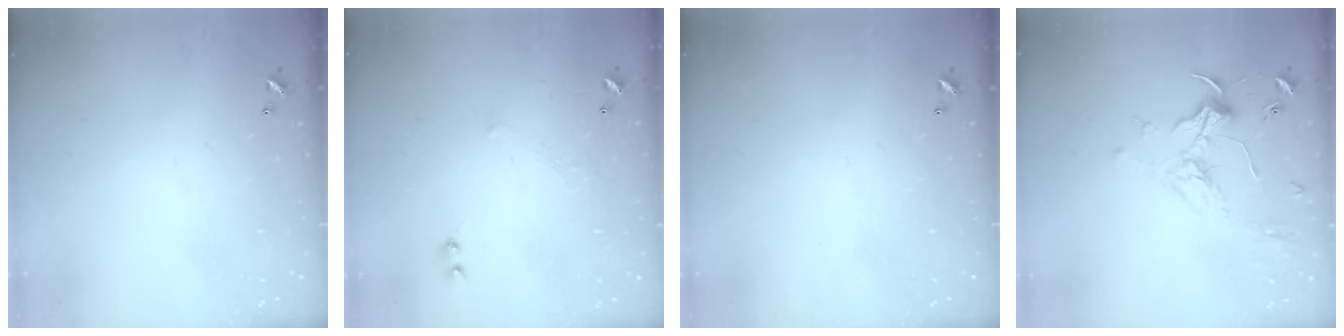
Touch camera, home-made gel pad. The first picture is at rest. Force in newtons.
{"total": 0.9, "press": 0.3, "slide": 0.8}
{"total": 0.0}
{"total": 1.8, "press": 1.6, "slide": 0.8}